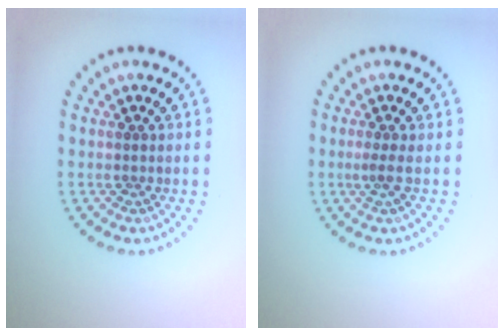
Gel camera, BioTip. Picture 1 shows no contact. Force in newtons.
{"total": 1.0, "press": 0.4, "slide": 0.9}